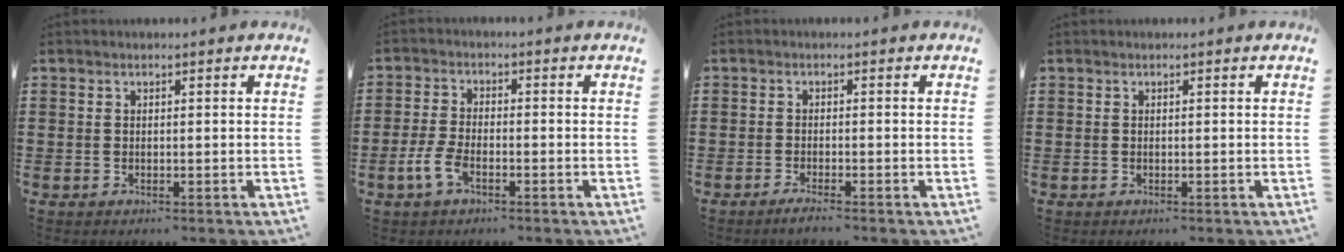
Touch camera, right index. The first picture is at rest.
{"total": 4.0, "force": [-2.1, 1.7, 3.0], "torque": [-0.070, 0.000, -0.044]}
{"total": 1.4, "force": [-1.2, -0.1, 0.6], "torque": [-0.011, -0.003, -0.023]}
{"total": 0.0}